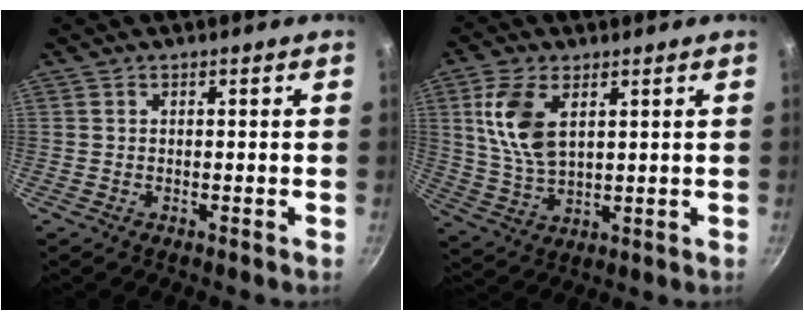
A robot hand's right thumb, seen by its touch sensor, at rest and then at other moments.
{"total": 10.3, "force": [3.3, 5.5, 8.0], "torque": [-0.156, -0.015, 0.071]}